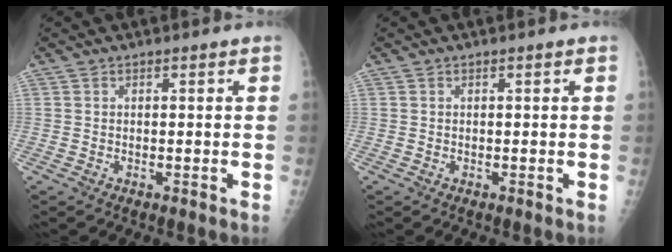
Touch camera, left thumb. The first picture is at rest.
{"total": 0.0}